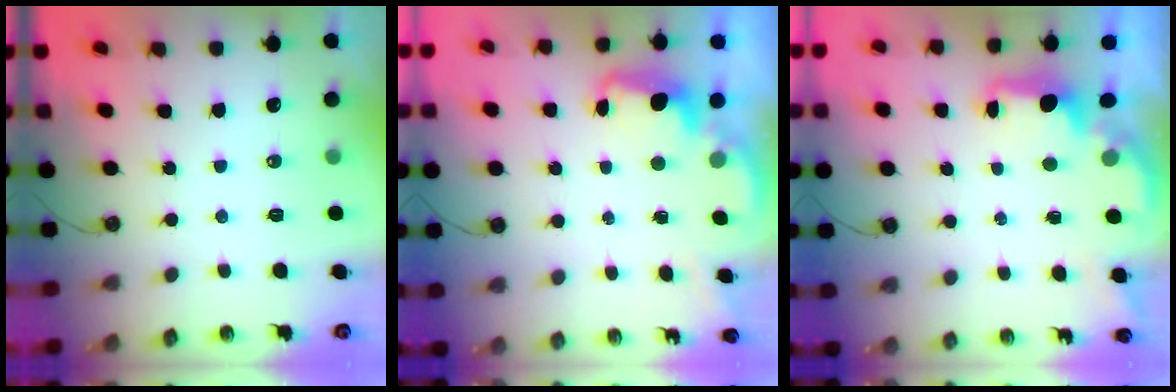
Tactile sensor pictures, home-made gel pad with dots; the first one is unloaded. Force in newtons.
{"total": 2.5, "press": 2.5, "slide": 0.6}
{"total": 1.9, "press": 1.8, "slide": 0.7}